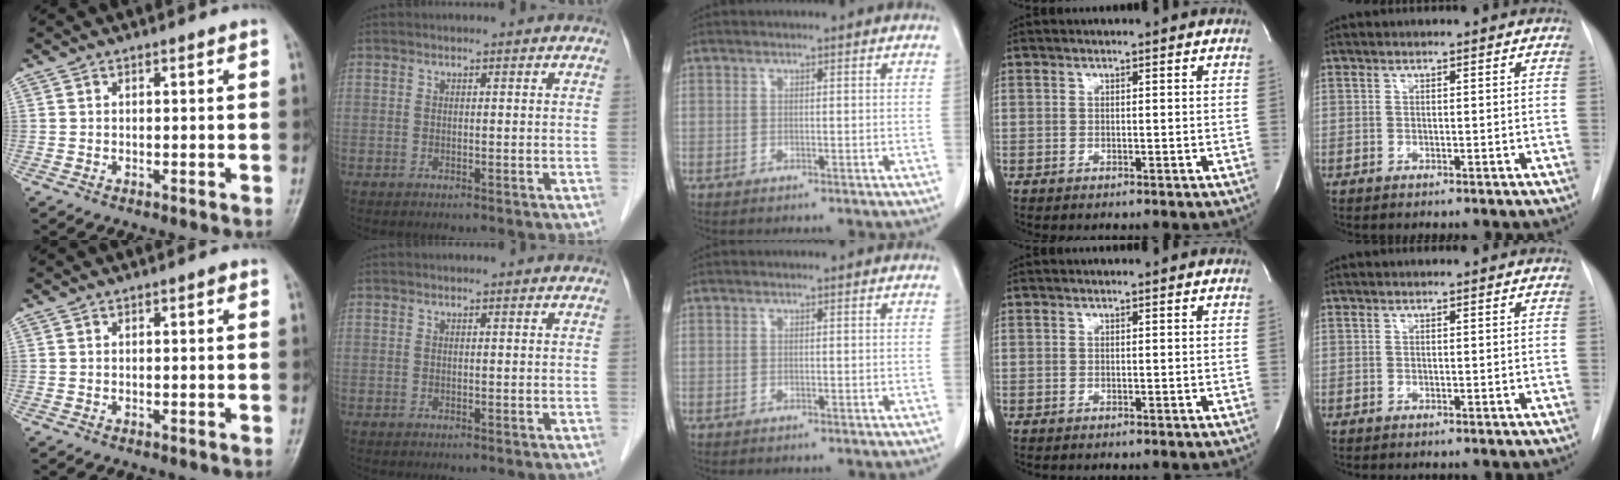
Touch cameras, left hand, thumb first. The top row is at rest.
{"thumb": {"total": 0.7, "force": [0.2, 0.3, 0.6], "torque": [-0.006, 0.002, 0.002]}, "index": {"total": 0.6, "force": [0.5, 0.1, 0.0], "torque": [-0.007, 0.002, 0.006]}}